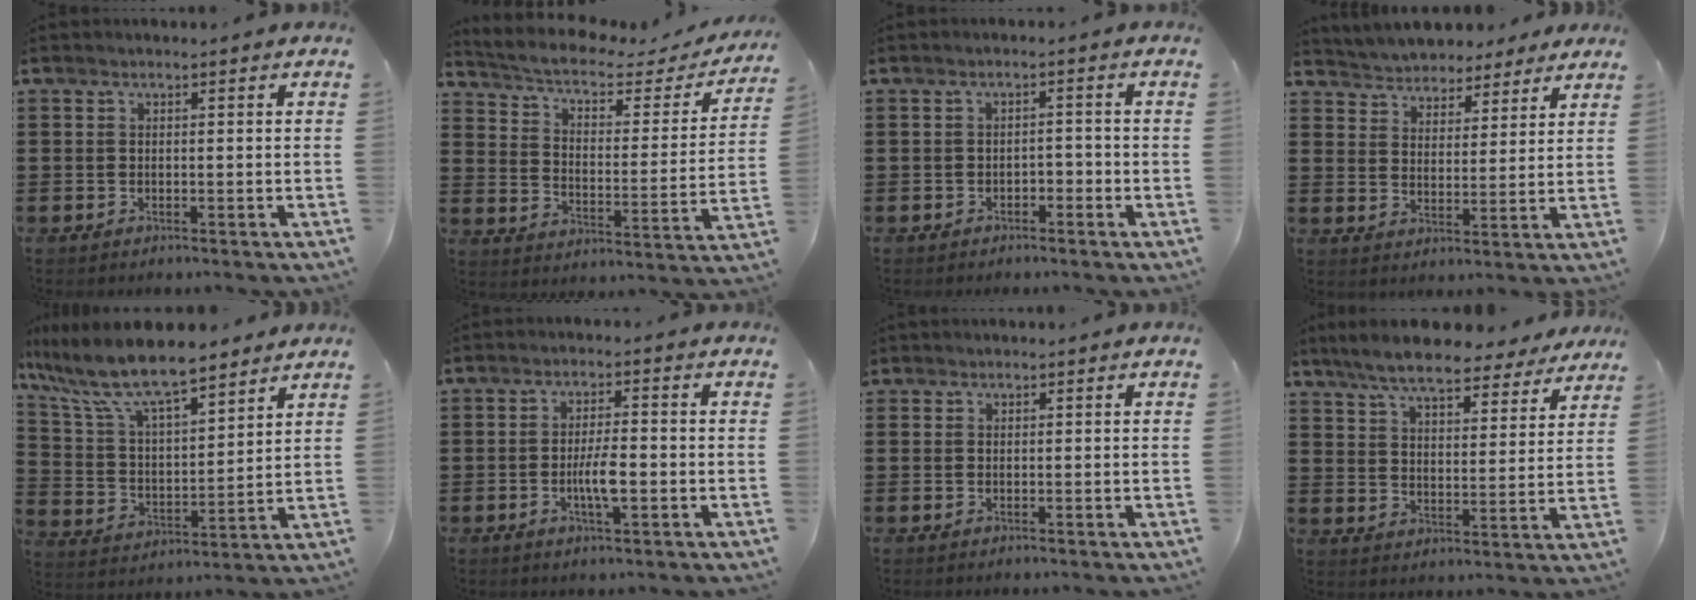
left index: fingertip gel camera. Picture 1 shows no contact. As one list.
[{"total": 4.2, "force": [3.0, 1.3, 2.6], "torque": [-0.068, -0.026, 0.043]}, {"total": 1.5, "force": [-1.3, 0.6, 0.4], "torque": [-0.016, 0.000, -0.030]}, {"total": 4.2, "force": [4.0, 0.9, -0.6], "torque": [-0.013, -0.021, 0.070]}, {"total": 10.3, "force": [8.6, 2.0, 5.3], "torque": [-0.137, -0.041, 0.149]}, {"total": 4.6, "force": [-1.0, 1.0, 4.4], "torque": [-0.083, 0.001, -0.021]}, {"total": 0.7, "force": [0.5, 0.4, 0.1], "torque": [-0.004, 0.002, 0.010]}, {"total": 8.4, "force": [7.7, 1.0, 3.4], "torque": [-0.096, -0.033, 0.139]}]